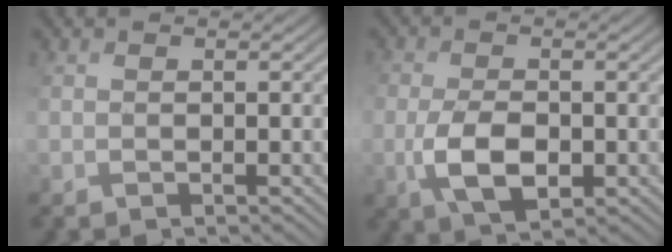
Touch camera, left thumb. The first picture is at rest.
{"total": 4.8, "force": [-0.7, 2.9, 3.8], "torque": [-0.091, 0.001, -0.007]}